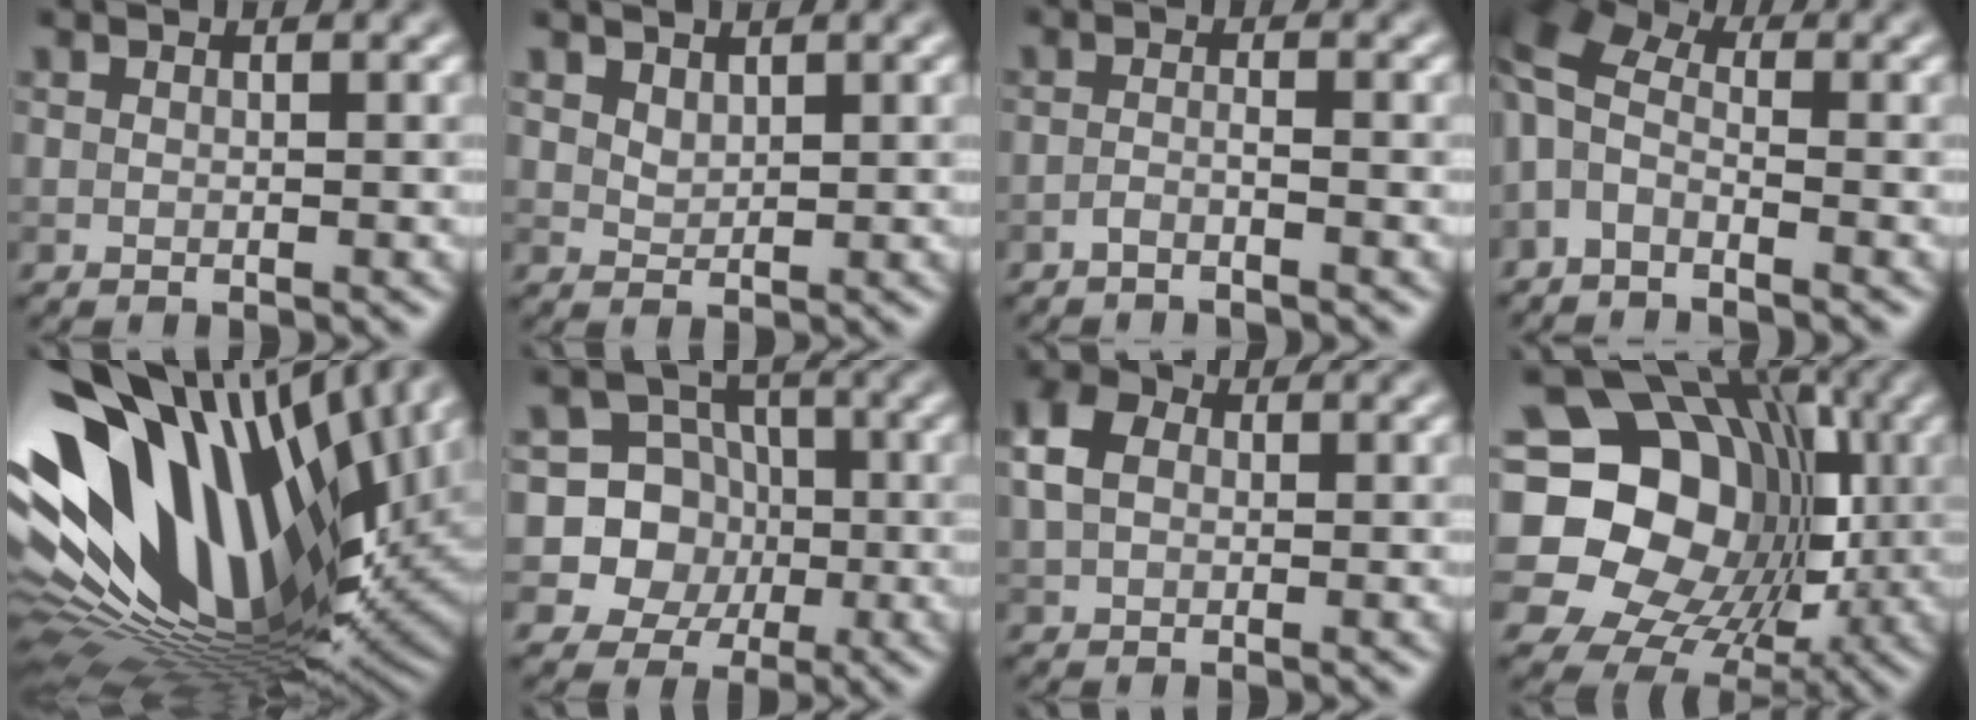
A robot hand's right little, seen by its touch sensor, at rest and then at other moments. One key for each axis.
{"total": 1.7, "fx": 1.2, "fy": 0.9, "fz": 0.7, "tx": -0.021, "ty": -0.007, "tz": 0.038}
{"total": 1.4, "fx": -1.3, "fy": -0.2, "fz": 0.5, "tx": -0.009, "ty": 0.003, "tz": -0.024}
{"total": 4.7, "fx": -1.5, "fy": 2.6, "fz": 3.6, "tx": -0.069, "ty": 0.013, "tz": -0.037}
{"total": 18.6, "fx": 4.3, "fy": 10.7, "fz": 14.6, "tx": -0.258, "ty": 0.005, "tz": 0.076}
{"total": 6.8, "fx": -0.6, "fy": 6.4, "fz": 2.1, "tx": -0.029, "ty": 0.023, "tz": -0.040}
{"total": 4.1, "fx": 0.4, "fy": 3.1, "fz": 2.6, "tx": -0.074, "ty": 0.015, "tz": 0.003}
{"total": 19.0, "fx": 0.8, "fy": 16.4, "fz": 9.6, "tx": -0.164, "ty": 0.021, "tz": -0.004}